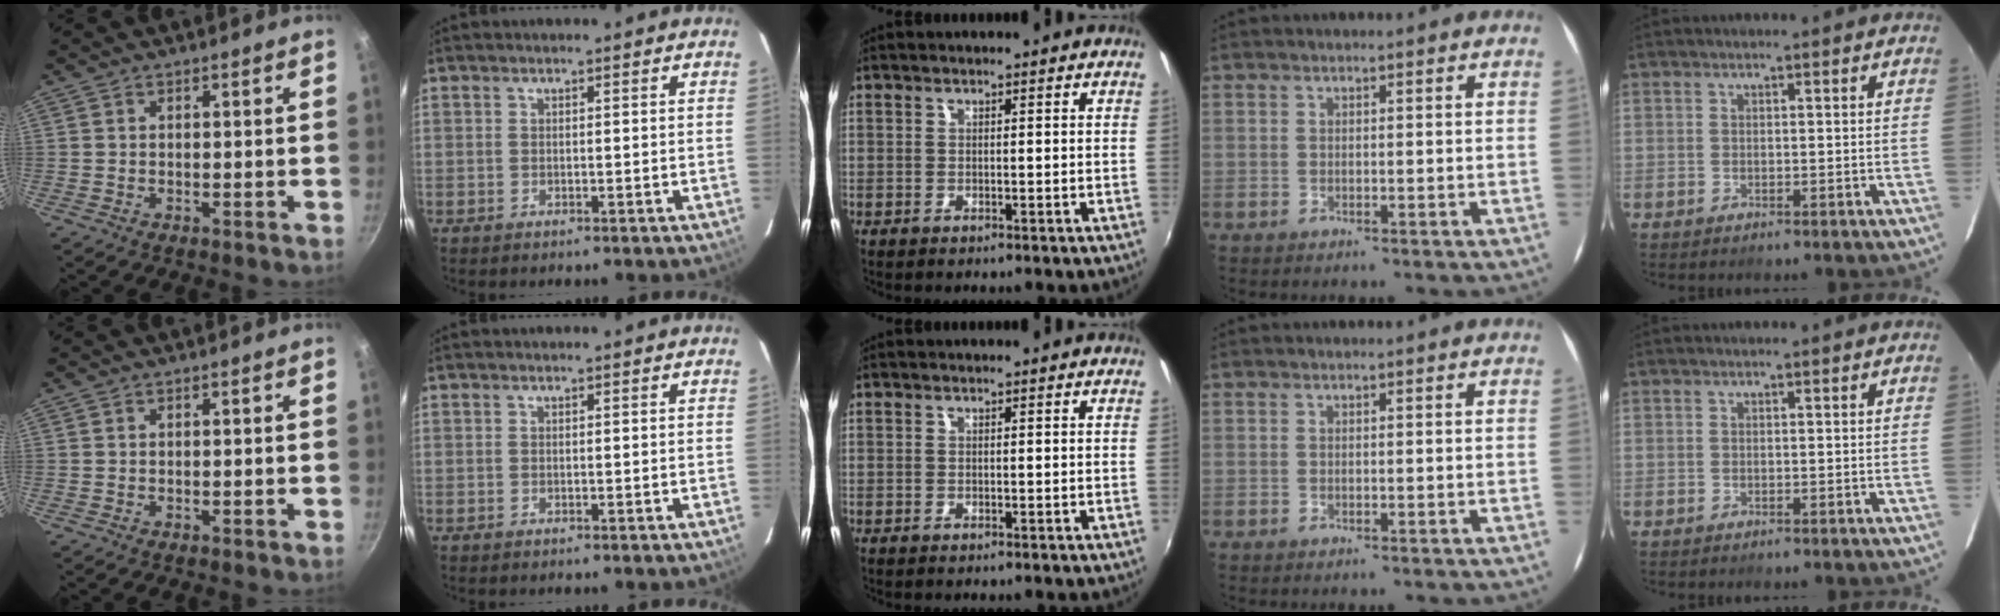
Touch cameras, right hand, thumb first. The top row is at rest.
{}